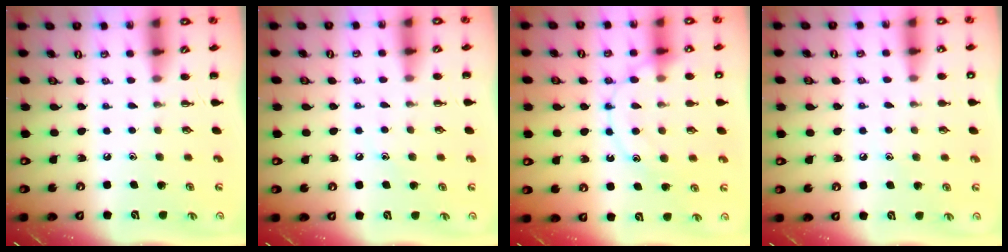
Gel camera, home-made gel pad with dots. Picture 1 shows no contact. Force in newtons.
{"total": 6.2, "press": 6.0, "slide": 1.7}
{"total": 13.8, "press": 13.8, "slide": 0.9}
{"total": 6.2, "press": 6.0, "slide": 1.6}